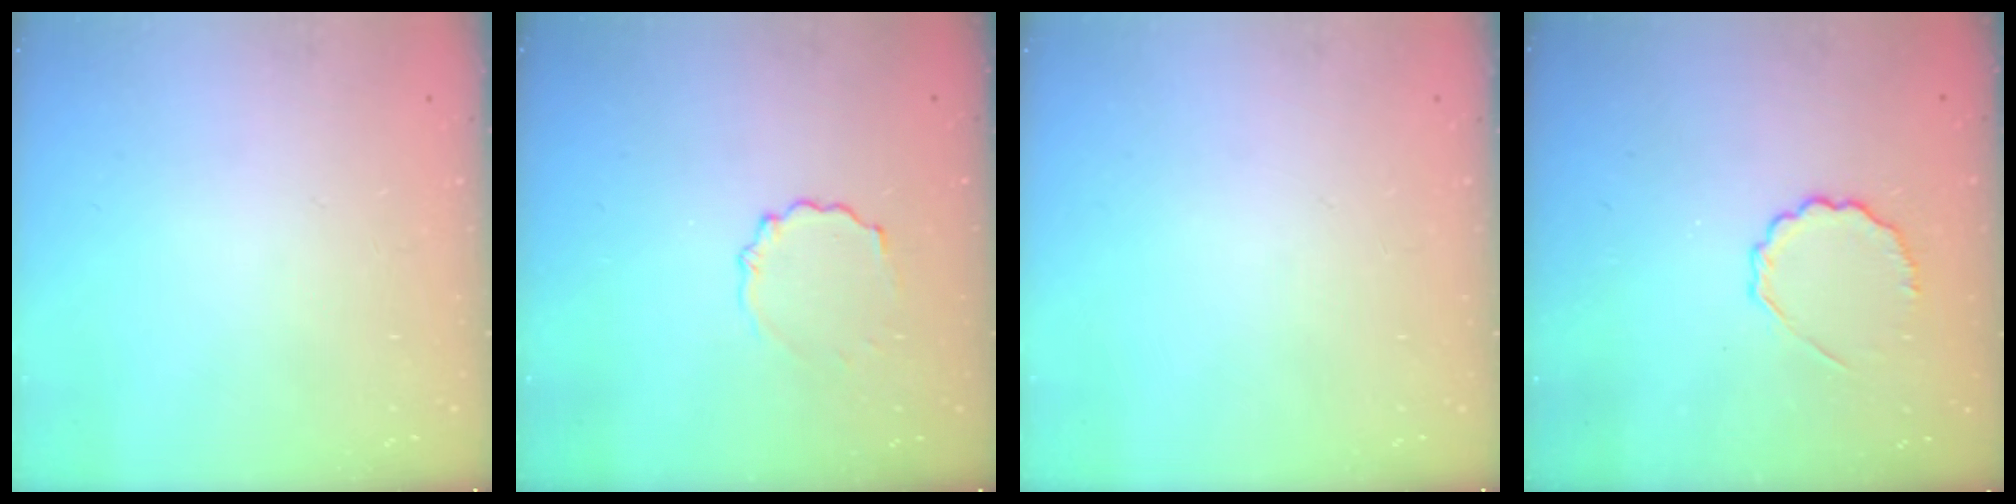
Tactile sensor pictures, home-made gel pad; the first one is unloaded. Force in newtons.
{"total": 3.5, "press": 3.3, "slide": 1.2}
{"total": 0.0}
{"total": 5.1, "press": 4.8, "slide": 1.8}